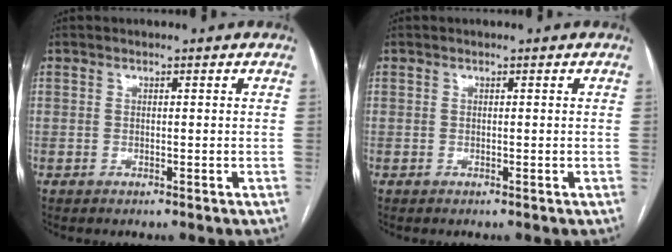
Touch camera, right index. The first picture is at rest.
{"total": 0.0}